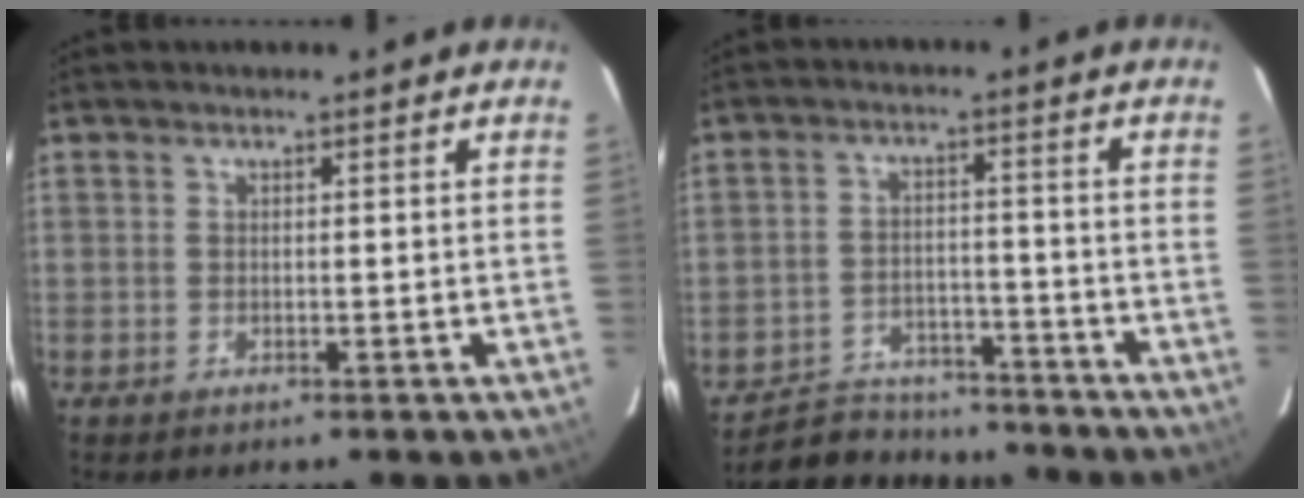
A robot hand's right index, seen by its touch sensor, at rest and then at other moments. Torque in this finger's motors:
{"motor_torque": [-0.02, -0.29, -0.47, -0.21]}